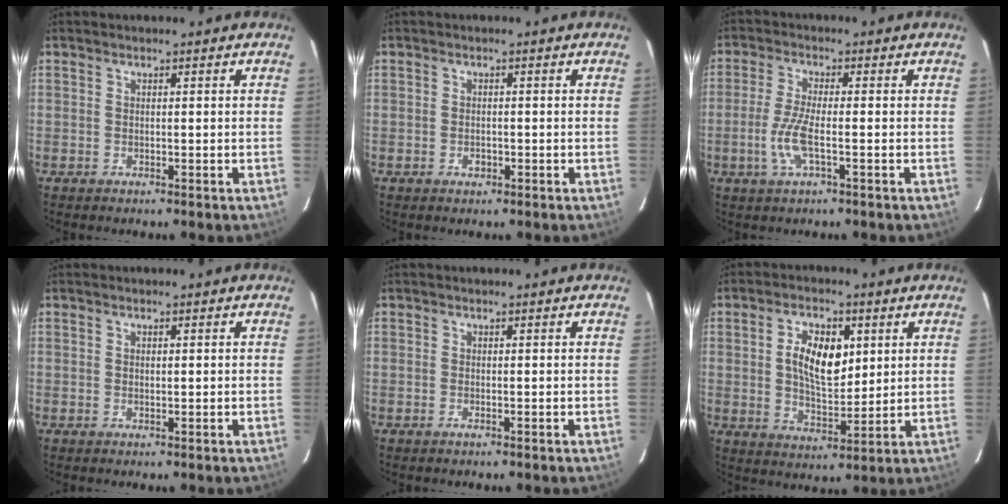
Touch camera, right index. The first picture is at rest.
{"total": 1.3, "force": [-0.6, 1.0, 0.6], "torque": [-0.010, 0.002, -0.006]}
{"total": 6.1, "force": [-1.9, 1.0, 5.7], "torque": [-0.124, -0.006, -0.038]}
{"total": 0.7, "force": [0.2, 0.3, 0.5], "torque": [-0.009, 0.002, 0.005]}
{"total": 0.0}
{"total": 9.8, "force": [2.6, 5.4, 7.8], "torque": [-0.139, 0.011, 0.052]}